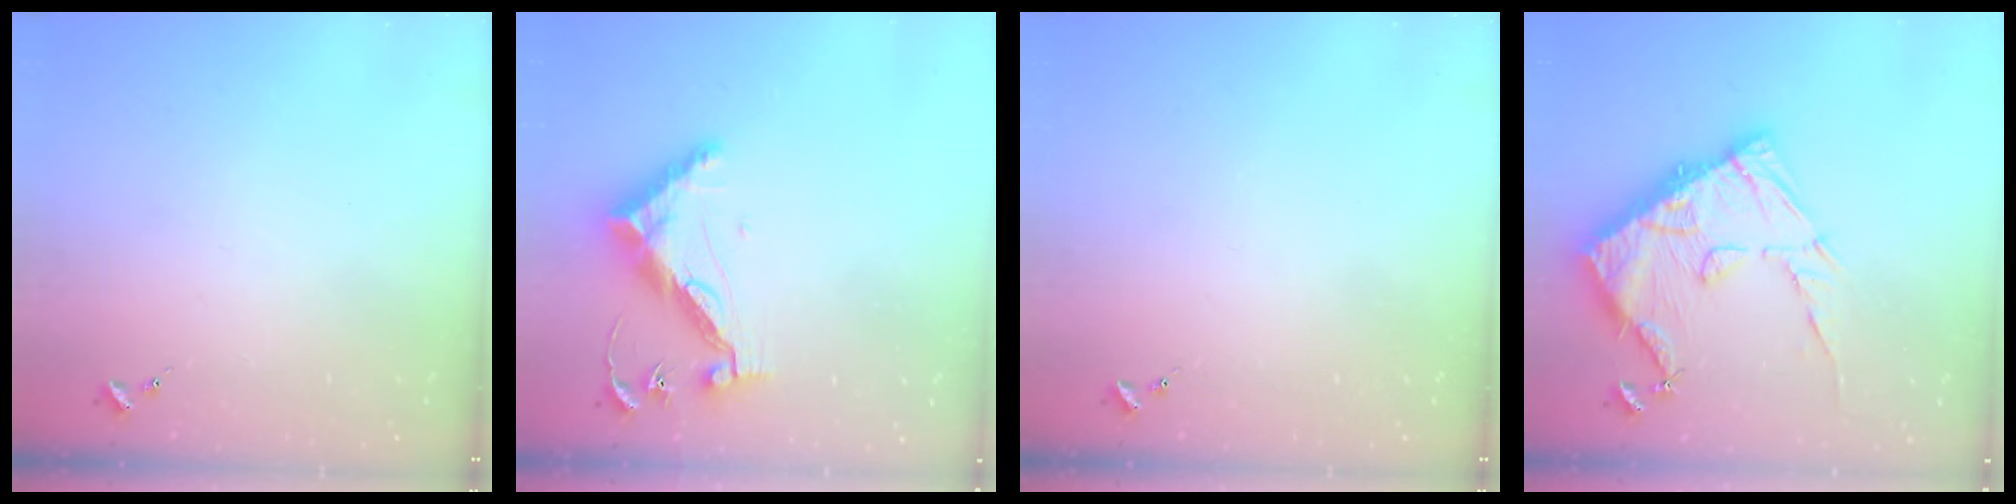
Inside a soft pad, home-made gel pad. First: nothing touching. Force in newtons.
{"total": 12.7, "press": 12.7, "slide": 0.5}
{"total": 0.0}
{"total": 19.1, "press": 19.0, "slide": 1.6}